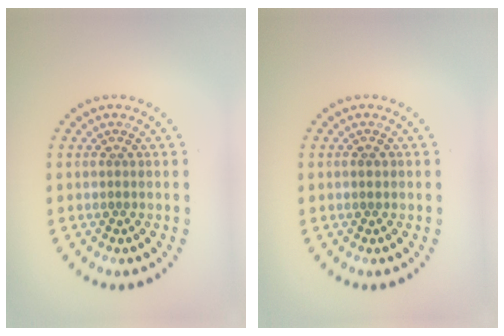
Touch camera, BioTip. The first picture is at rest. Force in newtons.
{"total": 0.9, "press": 0.8, "slide": 0.1}